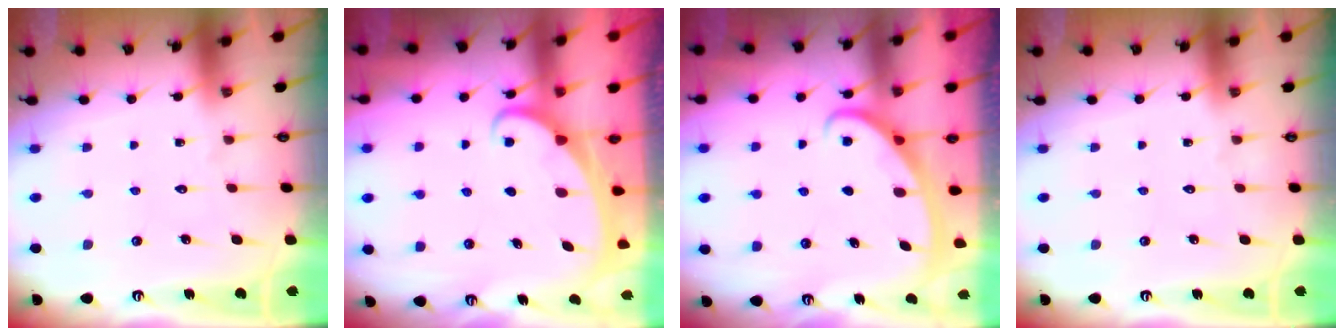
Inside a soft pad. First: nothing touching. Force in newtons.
{"total": 1.8, "press": 1.8, "slide": 0.1}
{"total": 2.9, "press": 2.9, "slide": 0.3}
{"total": 0.0}